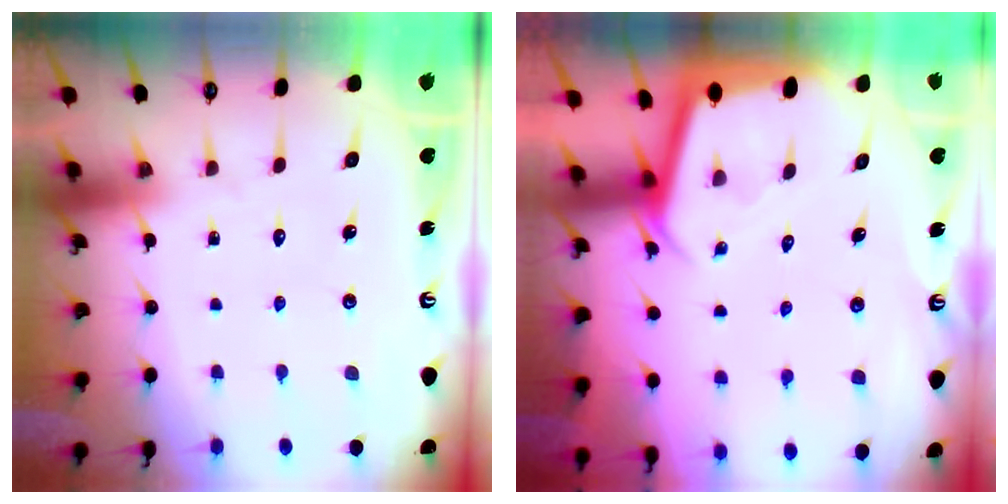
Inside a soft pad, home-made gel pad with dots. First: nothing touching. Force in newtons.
{"total": 2.5, "press": 2.5, "slide": 0.1}